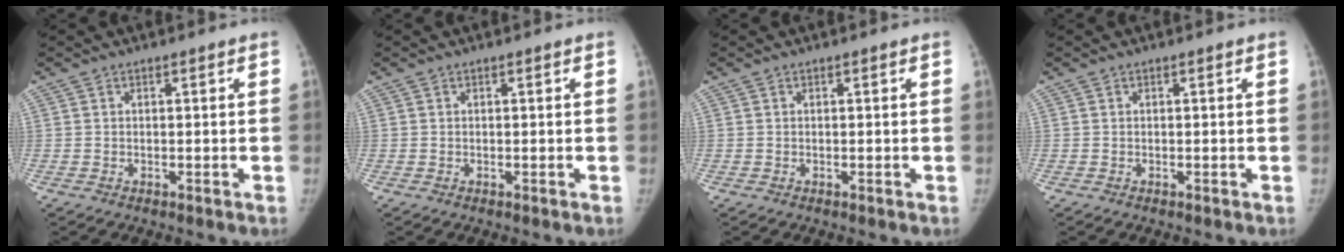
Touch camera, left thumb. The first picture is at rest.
{"total": 0.0}
{"total": 0.0}
{"total": 0.0}